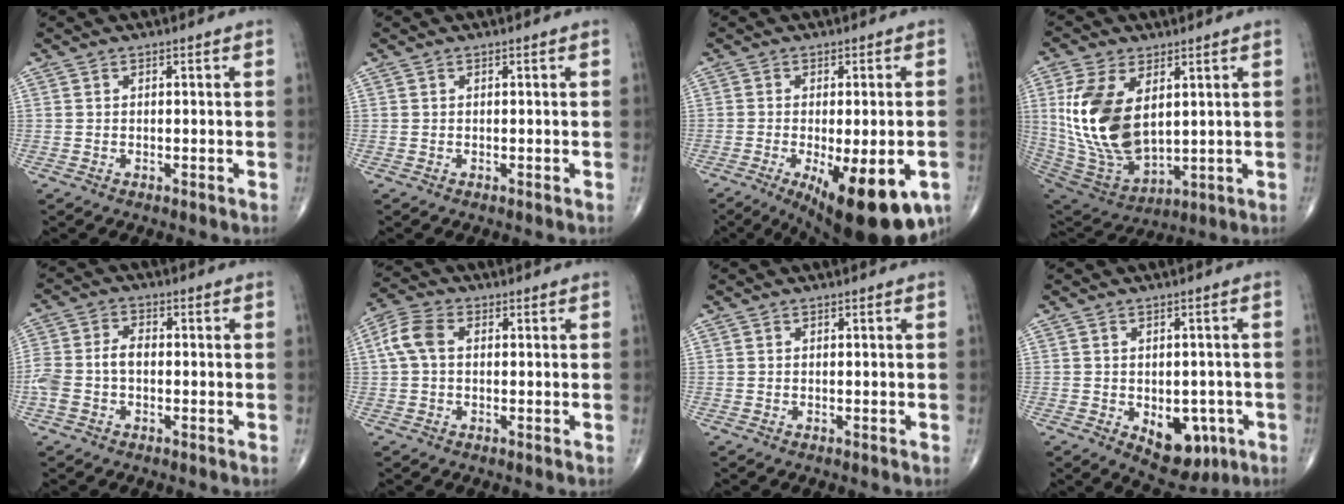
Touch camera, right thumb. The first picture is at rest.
{"total": 0.0}
{"total": 17.8, "force": [-7.4, 6.2, 14.9], "torque": [-0.174, -0.012, -0.092]}
{"total": 18.1, "force": [3.6, 10.3, 14.4], "torque": [-0.283, -0.023, 0.089]}
{"total": 6.5, "force": [-1.2, 4.0, 5.0], "torque": [-0.121, 0.022, -0.026]}
{"total": 5.8, "force": [0.7, 3.8, 4.3], "torque": [-0.099, 0.019, 0.009]}
{"total": 0.0}
{"total": 9.4, "force": [-3.1, 5.8, 6.6], "torque": [-0.053, 0.008, -0.029]}